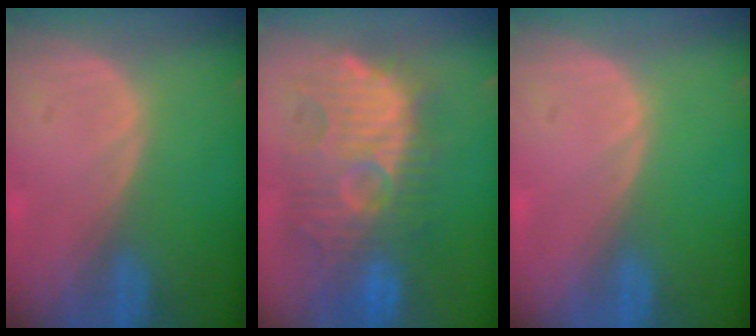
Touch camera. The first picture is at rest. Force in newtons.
{"total": 11.7, "press": 11.5, "slide": 2.4}
{"total": 0.0}